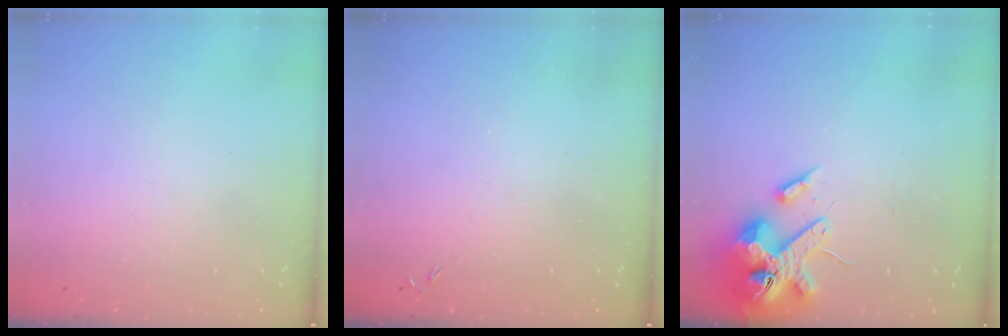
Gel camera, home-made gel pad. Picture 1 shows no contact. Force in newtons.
{"total": 0.0}
{"total": 13.1, "press": 12.9, "slide": 2.1}